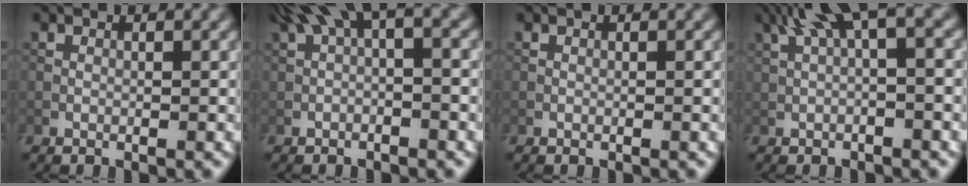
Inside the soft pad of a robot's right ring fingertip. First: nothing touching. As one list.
[{"total": 4.2, "force": [1.5, 1.3, 3.7], "torque": [-0.059, 0.017, 0.019]}, {"total": 0.0}, {"total": 5.2, "force": [1.9, 1.1, 4.7], "torque": [-0.082, 0.021, 0.032]}]